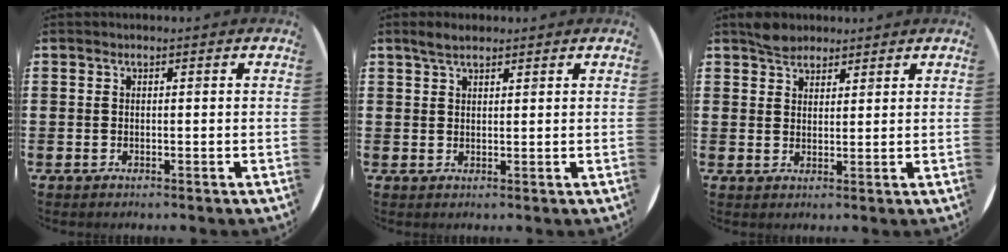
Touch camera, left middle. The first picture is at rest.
{"total": 2.4, "force": [2.1, 0.7, 1.1], "torque": [-0.015, 0.004, 0.036]}
{"total": 2.8, "force": [2.5, 1.2, 0.1], "torque": [0.002, 0.004, 0.047]}